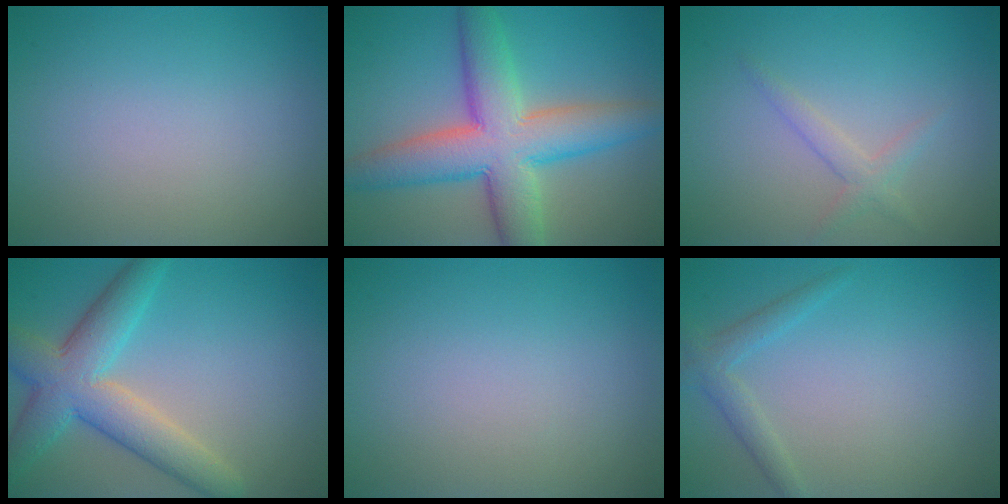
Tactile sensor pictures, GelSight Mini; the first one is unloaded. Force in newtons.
{"total": 9.5, "press": 9.5, "slide": 0.4}
{"total": 1.6, "press": 1.6, "slide": 0.1}
{"total": 6.7, "press": 6.7, "slide": 0.2}
{"total": 0.0}
{"total": 1.9, "press": 1.9, "slide": 0.2}